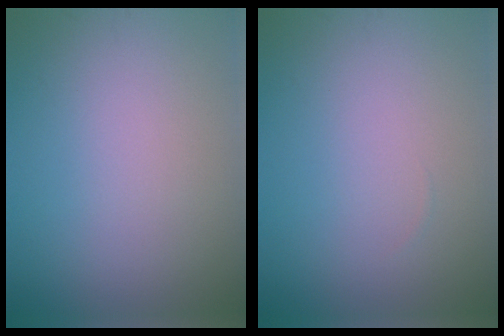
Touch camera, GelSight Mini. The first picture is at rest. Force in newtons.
{"total": 0.0}